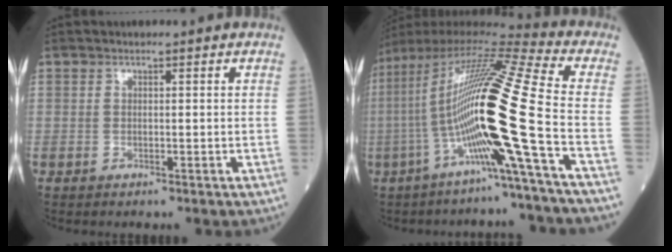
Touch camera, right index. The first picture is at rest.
{"total": 20.0, "force": [-4.7, -1.8, 19.4], "torque": [-0.385, 0.000, -0.102]}